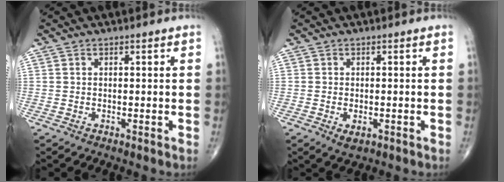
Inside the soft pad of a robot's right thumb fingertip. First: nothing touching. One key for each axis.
{"total": 2.4, "fx": -0.8, "fy": 1.3, "fz": 1.8, "tx": -0.026, "ty": 0.000, "tz": -0.008}